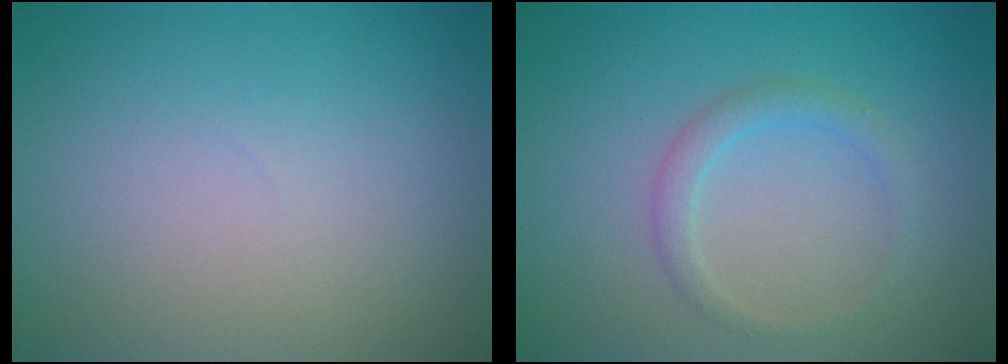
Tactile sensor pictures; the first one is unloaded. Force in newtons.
{"total": 1.6, "press": 1.6, "slide": 0.1}